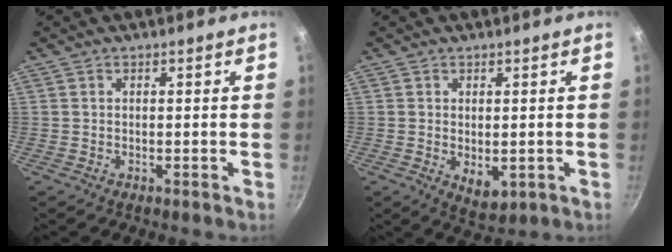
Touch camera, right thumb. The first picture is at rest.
{"total": 4.6, "force": [-0.4, 2.9, 3.6], "torque": [-0.045, -0.012, 0.003]}